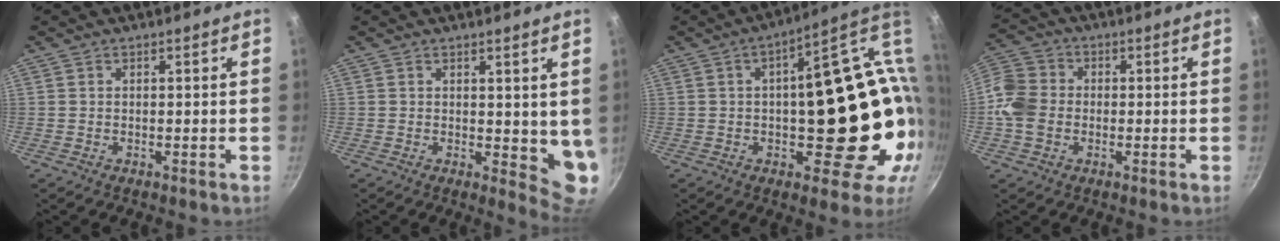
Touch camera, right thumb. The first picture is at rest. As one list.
[{"total": 6.0, "force": [1.8, 2.9, 5.0], "torque": [-0.053, -0.023, 0.027]}, {"total": 24.2, "force": [2.0, 11.0, 21.4], "torque": [-0.244, 0.001, 0.046]}, {"total": 9.2, "force": [-1.3, 7.5, 5.1], "torque": [-0.086, 0.018, -0.044]}]